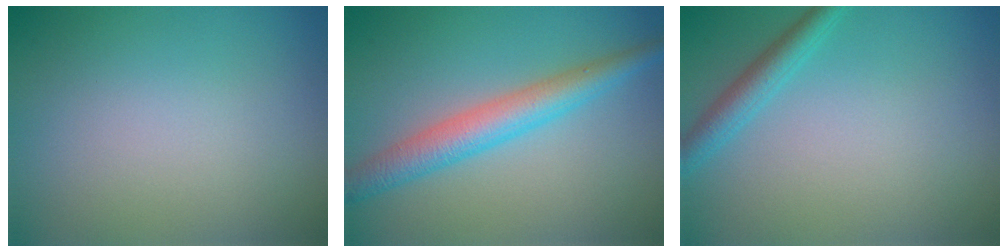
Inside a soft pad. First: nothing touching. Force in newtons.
{"total": 4.2, "press": 4.2, "slide": 0.1}
{"total": 2.4, "press": 2.4, "slide": 0.1}